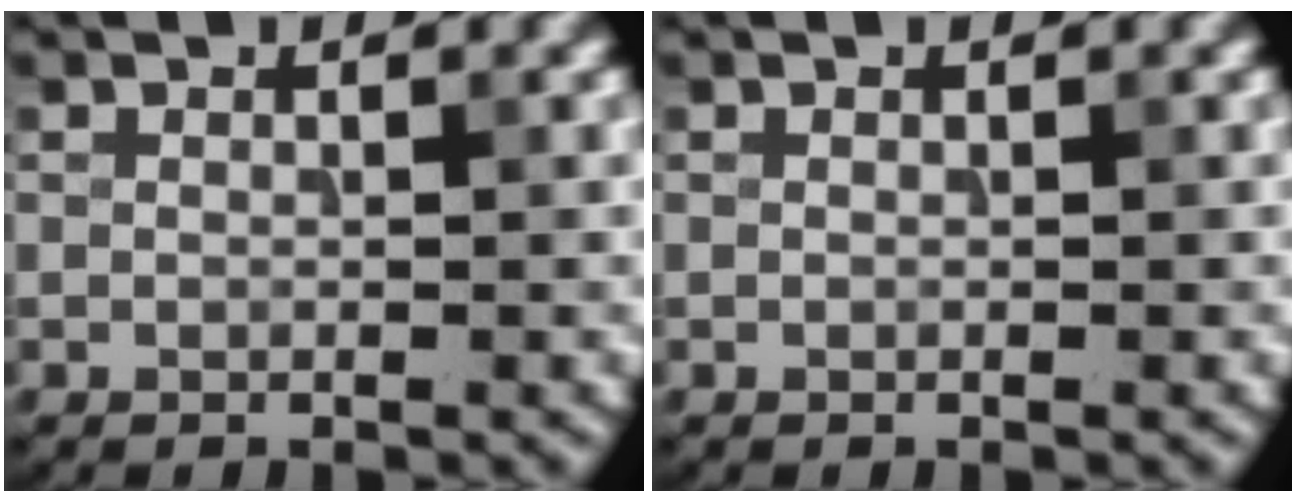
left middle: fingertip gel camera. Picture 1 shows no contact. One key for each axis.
{"total": 0.0}